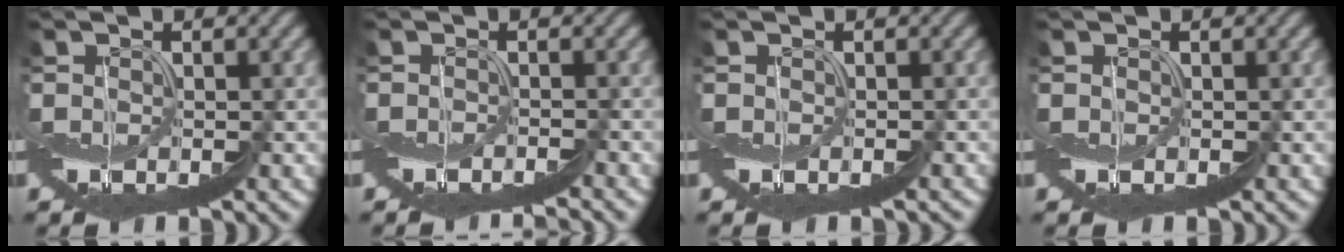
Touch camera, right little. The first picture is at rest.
{"total": 2.7, "force": [-2.5, -0.9, -0.1], "torque": [0.003, 0.015, -0.042]}
{"total": 0.8, "force": [-0.7, 0.3, 0.2], "torque": [0.003, -0.001, -0.008]}
{"total": 0.0}